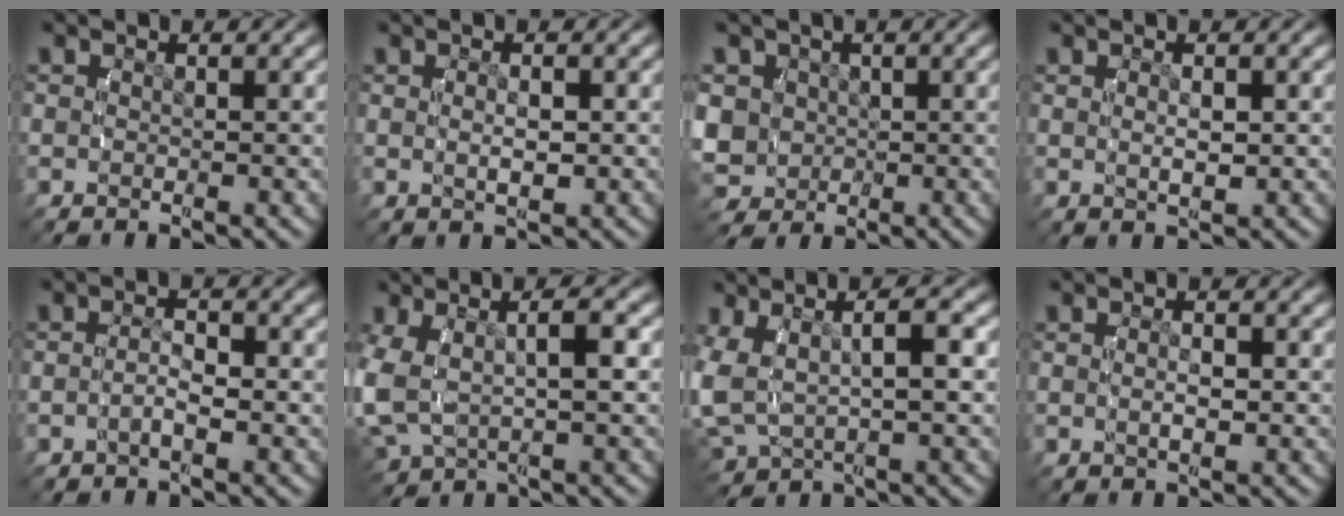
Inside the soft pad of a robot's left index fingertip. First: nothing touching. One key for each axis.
{"total": 1.8, "fx": 0.3, "fy": 0.5, "fz": 1.7, "tx": -0.026, "ty": -0.001, "tz": 0.008}
{"total": 9.3, "fx": -0.7, "fy": 8.6, "fz": 3.5, "tx": -0.096, "ty": -0.040, "tz": -0.003}
{"total": 1.6, "fx": 0.5, "fy": 0.3, "fz": 1.5, "tx": -0.021, "ty": -0.003, "tz": 0.014}
{"total": 1.6, "fx": -0.6, "fy": 0.3, "fz": 1.4, "tx": -0.028, "ty": -0.001, "tz": -0.011}
{"total": 7.4, "fx": 0.5, "fy": 5.2, "fz": 5.3, "tx": -0.129, "ty": -0.007, "tz": 0.021}
{"total": 8.5, "fx": 0.9, "fy": 6.1, "fz": 5.8, "tx": -0.137, "ty": -0.002, "tz": 0.023}
{"total": 1.4, "fx": 0.1, "fy": 0.3, "fz": 1.4, "tx": -0.023, "ty": -0.001, "tz": 0.003}